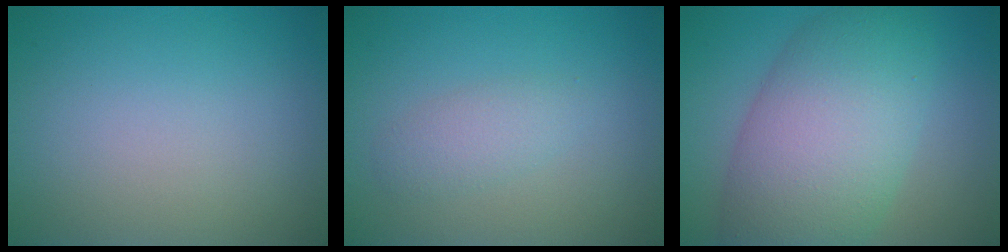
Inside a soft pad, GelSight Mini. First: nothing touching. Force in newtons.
{"total": 1.9, "press": 1.9, "slide": 0.0}
{"total": 10.4, "press": 10.3, "slide": 0.3}